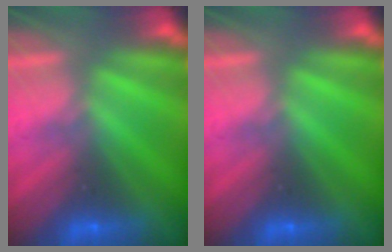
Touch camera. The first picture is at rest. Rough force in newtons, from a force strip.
{"total": 0.0}